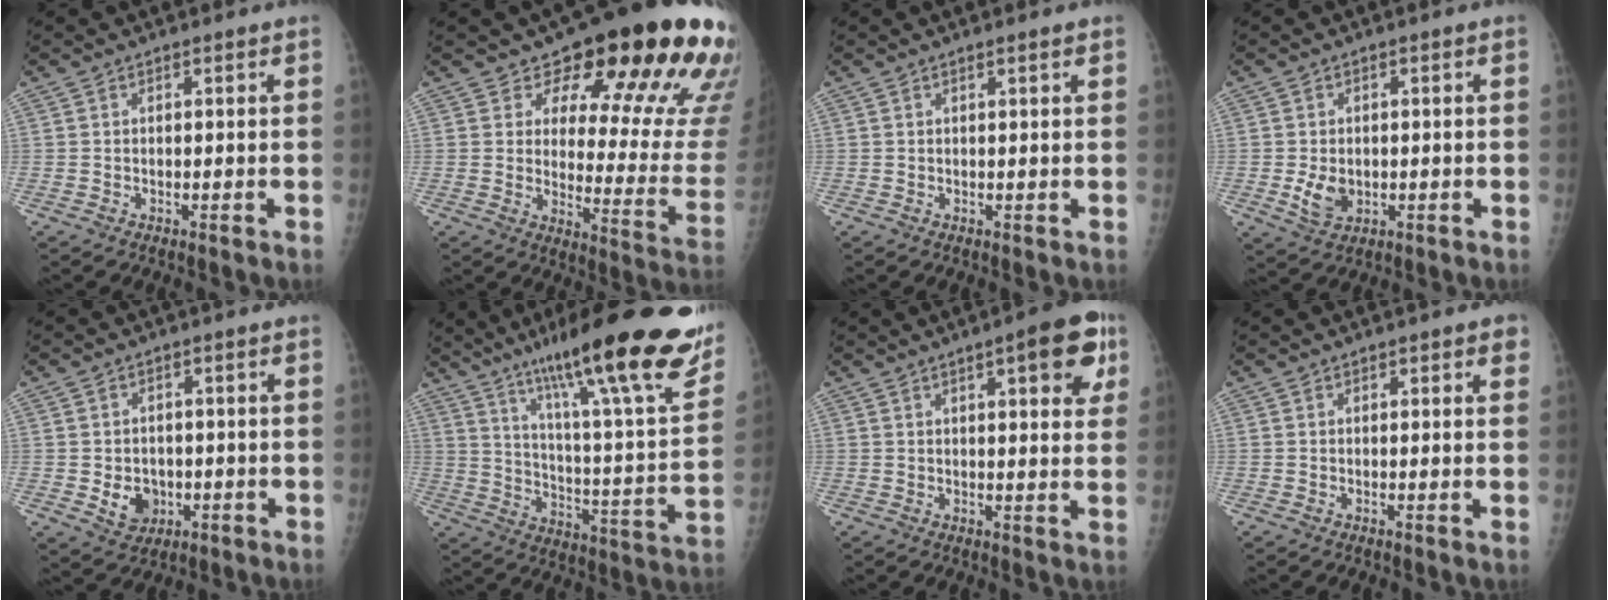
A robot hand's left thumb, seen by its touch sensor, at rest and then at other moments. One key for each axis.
{"total": 21.1, "fx": 13.9, "fy": 8.0, "fz": 13.8, "tx": -0.131, "ty": -0.095, "tz": 0.175}
{"total": 0.9, "fx": 0.6, "fy": 0.0, "fz": 0.7, "tx": -0.010, "ty": -0.001, "tz": 0.008}
{"total": 4.7, "fx": -0.7, "fy": 3.5, "fz": 3.1, "tx": -0.043, "ty": -0.003, "tz": -0.004}
{"total": 5.6, "fx": -1.2, "fy": 4.7, "fz": 2.9, "tx": -0.021, "ty": 0.004, "tz": -0.007}
{"total": 31.1, "fx": 19.9, "fy": 4.8, "fz": 23.4, "tx": -0.321, "ty": -0.057, "tz": 0.299}
{"total": 10.4, "fx": 4.6, "fy": 3.1, "fz": 8.8, "tx": -0.084, "ty": -0.009, "tz": 0.052}
{"total": 2.8, "fx": 1.4, "fy": 1.0, "fz": 2.2, "tx": -0.017, "ty": -0.001, "tz": 0.013}